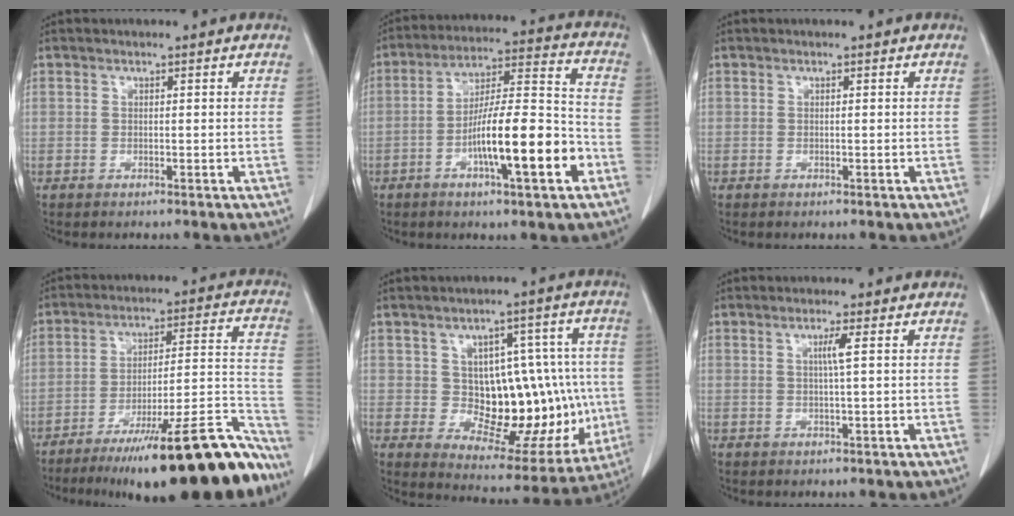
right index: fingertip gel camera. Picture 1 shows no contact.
{"total": 15.2, "force": [-5.5, 1.8, 14.0], "torque": [-0.234, 0.008, -0.089]}
{"total": 0.0}
{"total": 25.6, "force": [-19.5, 3.7, 16.2], "torque": [-0.143, 0.029, -0.284]}
{"total": 17.3, "force": [-1.0, 9.2, 14.6], "torque": [-0.174, 0.031, 0.009]}
{"total": 2.0, "force": [0.4, -0.5, 1.9], "torque": [-0.038, -0.001, 0.009]}